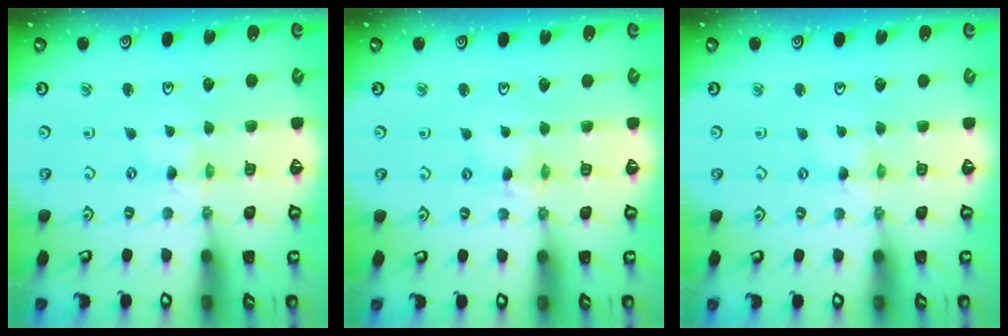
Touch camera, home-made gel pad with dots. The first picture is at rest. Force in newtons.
{"total": 3.6, "press": 3.6, "slide": 0.3}
{"total": 1.7, "press": 1.7, "slide": 0.2}